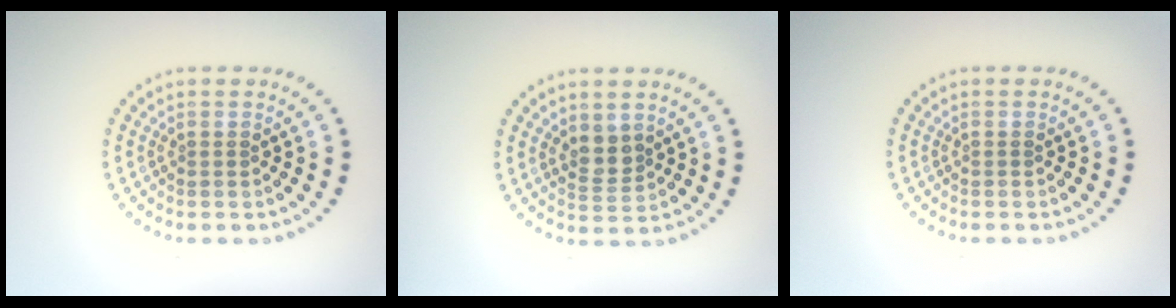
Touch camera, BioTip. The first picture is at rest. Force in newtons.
{"total": 2.0, "press": 1.8, "slide": 0.9}
{"total": 0.0}